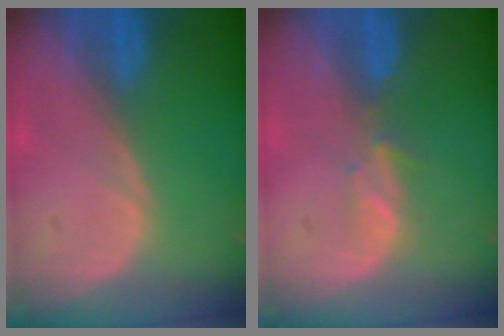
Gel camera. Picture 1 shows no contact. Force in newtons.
{"total": 1.9, "press": 1.8, "slide": 0.7}